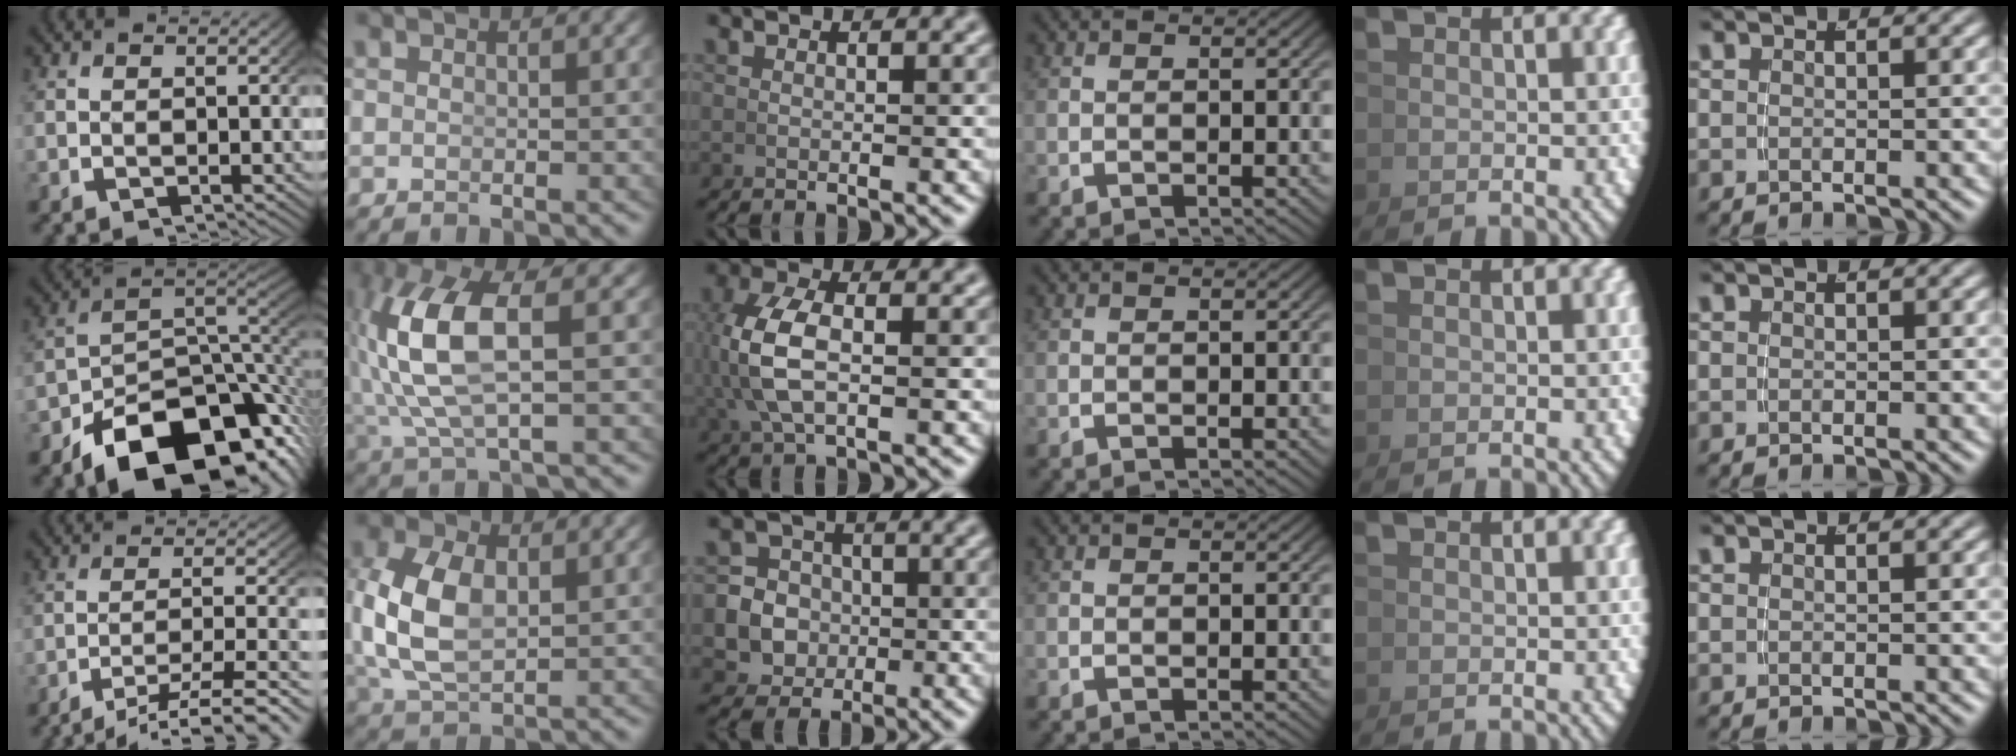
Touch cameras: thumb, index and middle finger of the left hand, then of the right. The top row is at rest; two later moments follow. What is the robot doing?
{"motion": "lift_and_place", "object": "bowl"}